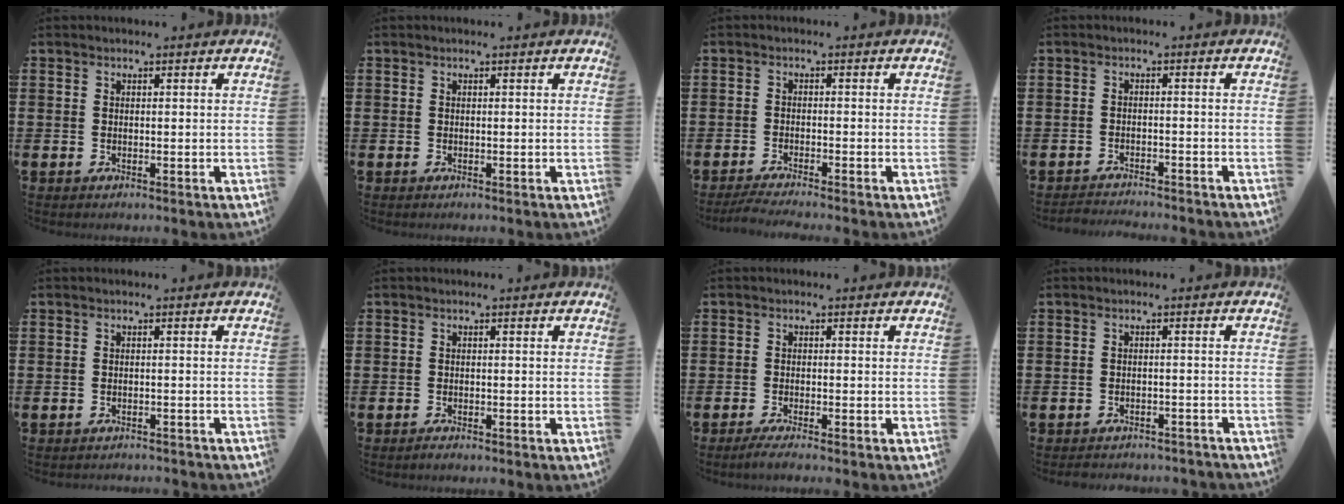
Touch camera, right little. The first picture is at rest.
{"total": 0.0}
{"total": 2.0, "force": [-1.6, 0.0, 1.1], "torque": [-0.018, 0.003, -0.031]}
{"total": 1.9, "force": [-1.9, -0.1, -0.1], "torque": [-0.004, 0.003, -0.040]}
{"total": 0.9, "force": [-0.9, 0.0, 0.0], "torque": [-0.002, 0.000, -0.018]}
{"total": 0.6, "force": [-0.5, 0.1, 0.3], "torque": [-0.007, -0.003, -0.010]}
{"total": 1.4, "force": [-1.0, 0.0, 1.0], "torque": [-0.016, -0.001, -0.020]}
{"total": 1.6, "force": [-1.6, 0.1, 0.0], "torque": [-0.006, 0.003, -0.035]}